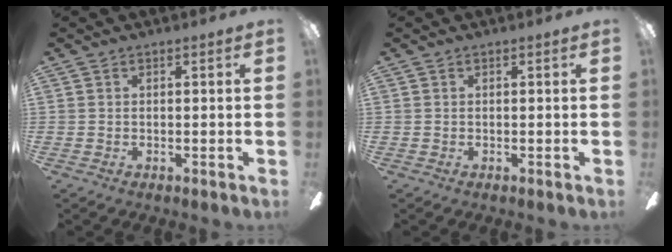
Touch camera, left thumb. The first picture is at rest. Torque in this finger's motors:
{"motor_torque": [0.00, 0.00, 0.00, 0.00, 0.00]}